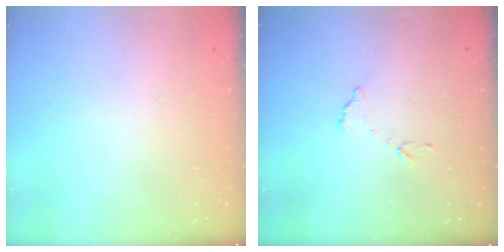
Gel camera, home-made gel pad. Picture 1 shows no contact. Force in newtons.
{"total": 6.5, "press": 6.5, "slide": 0.4}